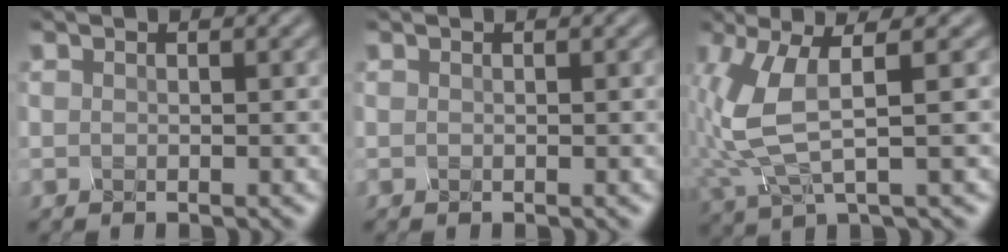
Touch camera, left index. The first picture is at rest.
{"total": 0.0}
{"total": 4.3, "force": [1.0, 0.6, 4.1], "torque": [-0.134, -0.002, 0.035]}